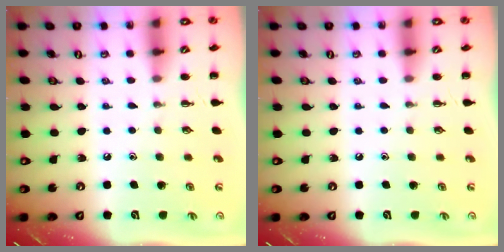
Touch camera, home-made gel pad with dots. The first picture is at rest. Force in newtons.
{"total": 0.0}